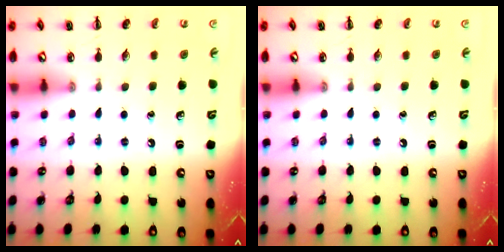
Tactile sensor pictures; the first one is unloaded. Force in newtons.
{"total": 0.0}